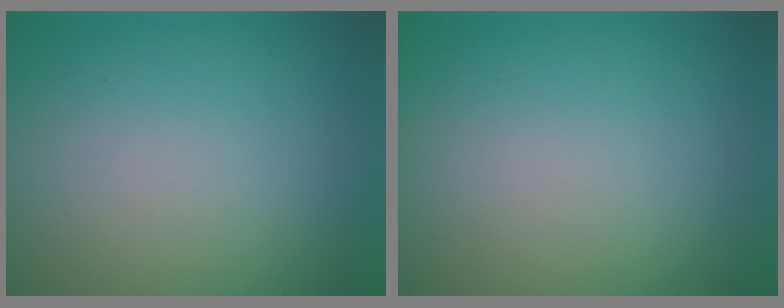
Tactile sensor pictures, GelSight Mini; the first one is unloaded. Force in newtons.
{"total": 0.0}